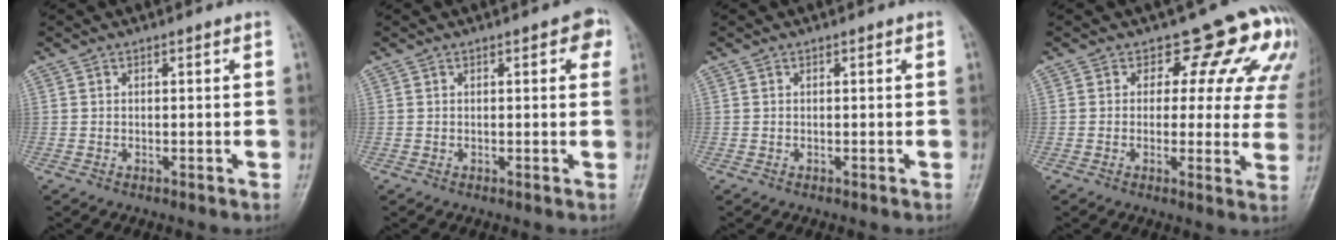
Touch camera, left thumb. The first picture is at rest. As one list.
[{"total": 3.2, "force": [1.2, 1.4, 2.6], "torque": [-0.017, 0.001, 0.006]}, {"total": 0.0}, {"total": 11.6, "force": [7.0, 6.9, 6.1], "torque": [-0.014, -0.031, 0.057]}]